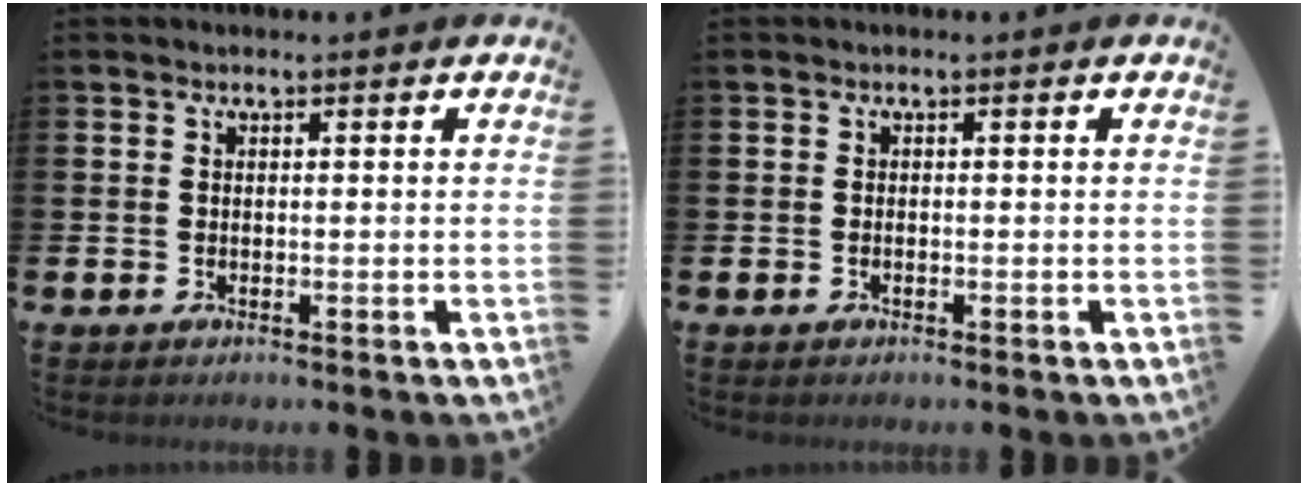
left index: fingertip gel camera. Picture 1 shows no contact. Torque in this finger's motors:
{"motor_torque": [-0.23, -0.06, -0.04, -0.01]}